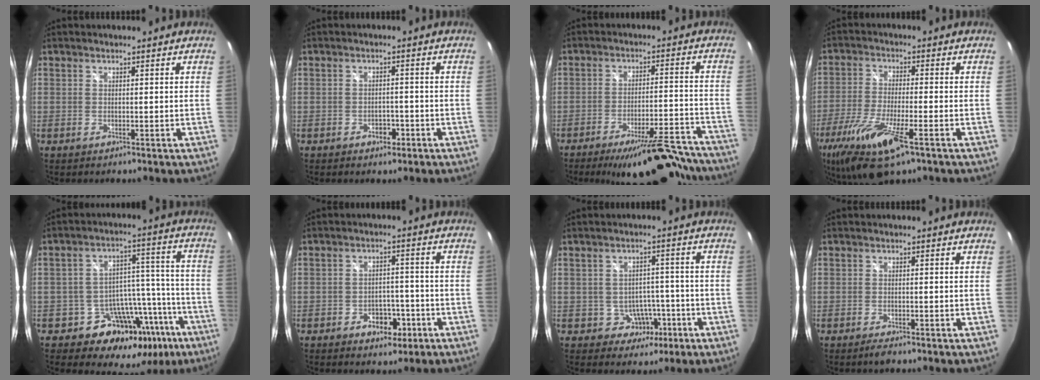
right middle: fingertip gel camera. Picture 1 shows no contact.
{"total": 2.7, "force": [-1.6, 1.9, 1.1], "torque": [-0.023, 0.000, -0.022]}
{"total": 17.5, "force": [-15.3, 3.7, 7.7], "torque": [-0.119, -0.003, -0.202]}
{"total": 14.7, "force": [-8.2, 3.4, 11.8], "torque": [-0.250, -0.047, -0.153]}
{"total": 17.8, "force": [-10.6, 12.1, 7.6], "torque": [-0.116, 0.045, -0.128]}
{"total": 5.7, "force": [-3.2, 3.9, 2.8], "torque": [-0.053, 0.007, -0.035]}
{"total": 5.6, "force": [-2.4, 4.8, 1.4], "torque": [-0.036, 0.019, -0.017]}
{"total": 1.7, "force": [-1.3, 0.3, 1.0], "torque": [-0.020, -0.004, -0.023]}